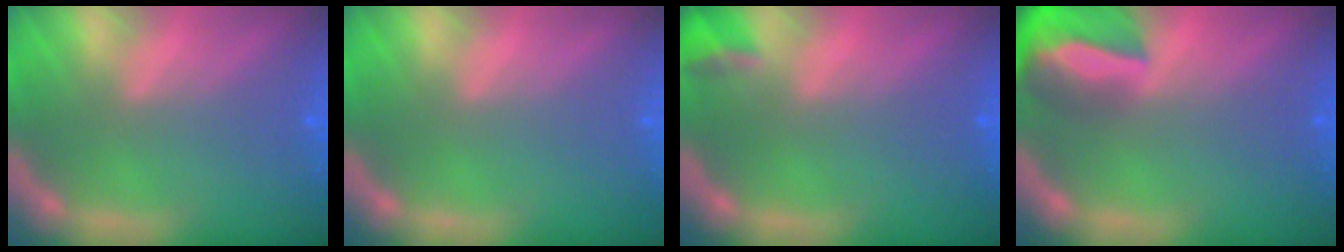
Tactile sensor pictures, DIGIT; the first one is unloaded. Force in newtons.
{"total": 0.0}
{"total": 1.9}
{"total": 9.0}